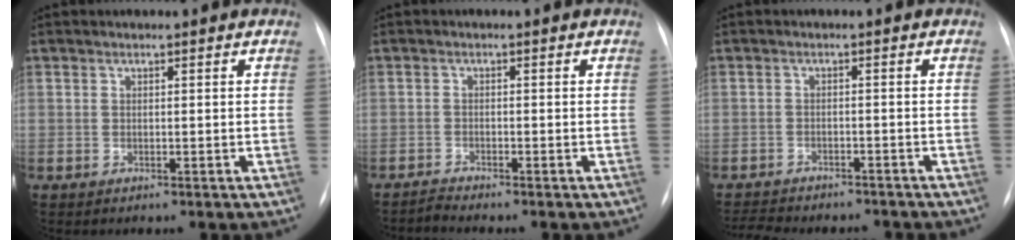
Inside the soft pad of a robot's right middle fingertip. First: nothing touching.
{"total": 1.4, "force": [-1.2, -0.5, -0.4], "torque": [0.006, -0.011, -0.024]}
{"total": 9.9, "force": [-9.1, 2.3, 3.0], "torque": [-0.055, 0.002, -0.121]}